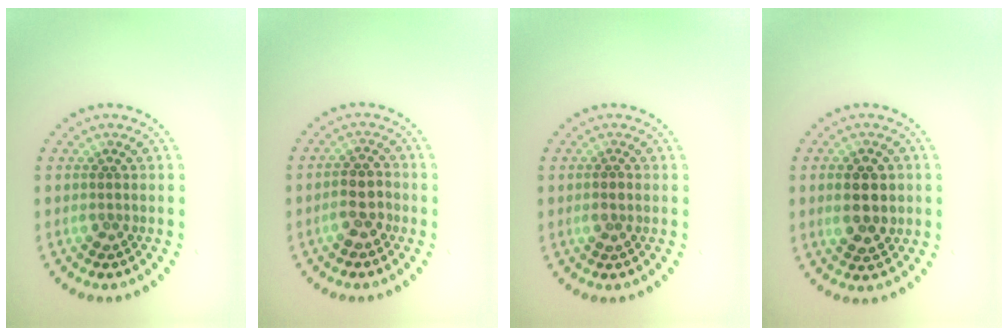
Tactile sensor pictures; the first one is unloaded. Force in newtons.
{"total": 2.4, "press": 2.3, "slide": 0.8}
{"total": 0.6, "press": 0.6, "slide": 0.3}
{"total": 3.5, "press": 3.5, "slide": 0.3}